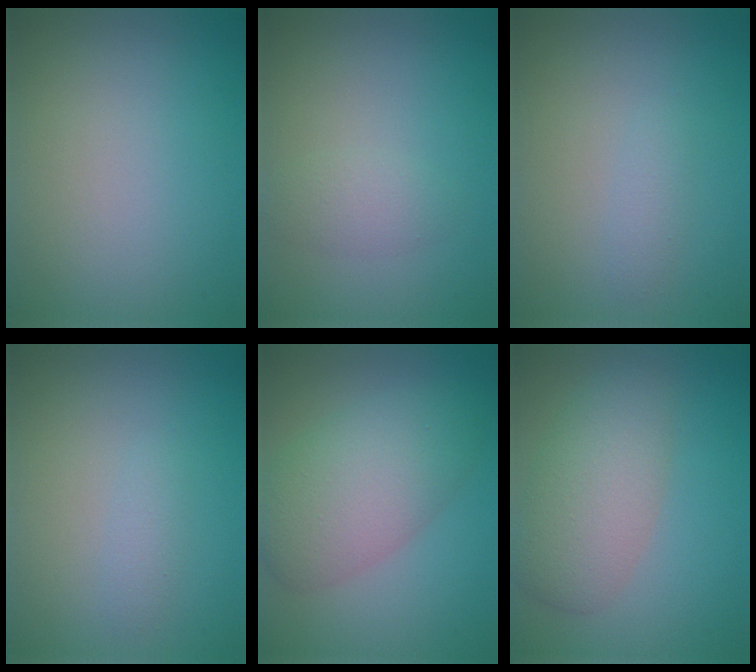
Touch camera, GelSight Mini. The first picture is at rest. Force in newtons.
{"total": 1.7, "press": 1.7, "slide": 0.0}
{"total": 1.0, "press": 1.0, "slide": 0.1}
{"total": 1.0, "press": 1.0, "slide": 0.1}
{"total": 6.3, "press": 6.3, "slide": 0.3}
{"total": 5.0, "press": 5.0, "slide": 0.2}